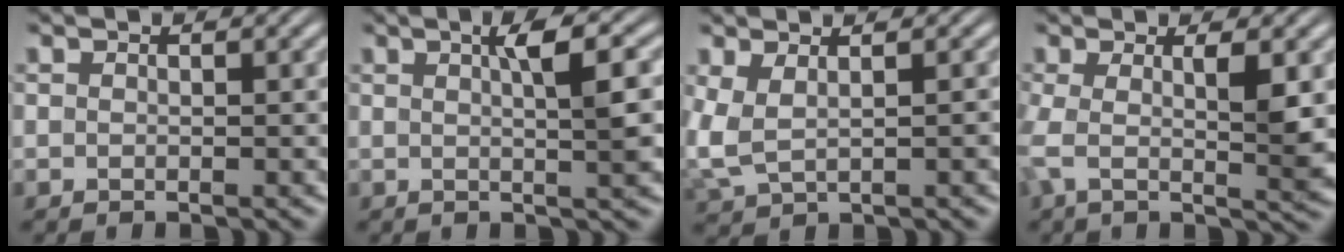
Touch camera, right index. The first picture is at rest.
{"total": 3.5, "force": [0.8, 0.1, 3.4], "torque": [-0.050, 0.004, 0.013]}
{"total": 4.9, "force": [0.0, 4.1, 2.6], "torque": [-0.090, -0.020, 0.009]}
{"total": 4.8, "force": [0.5, 1.2, 4.6], "torque": [-0.090, -0.010, 0.009]}